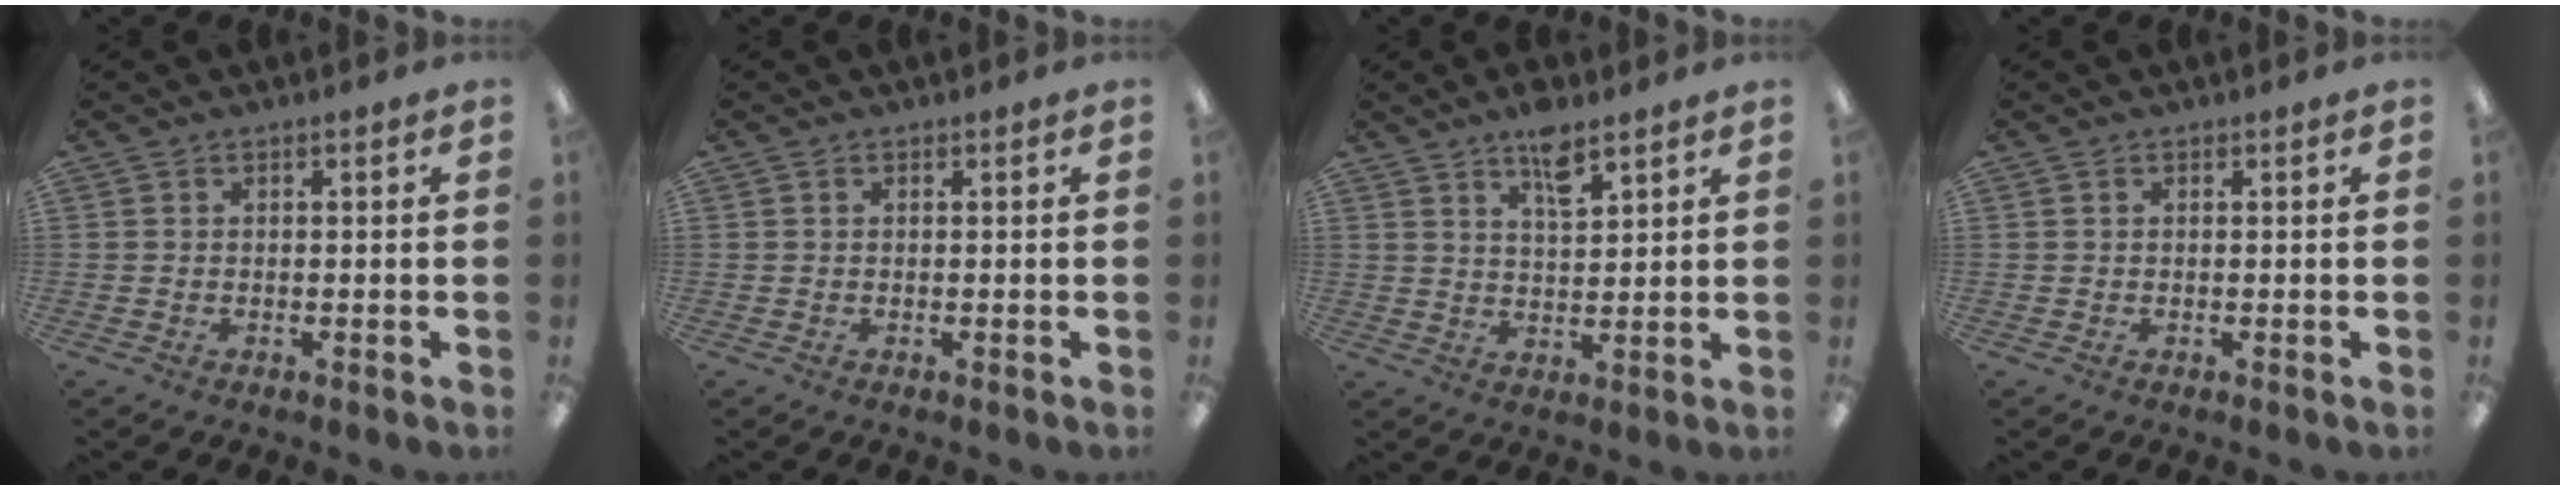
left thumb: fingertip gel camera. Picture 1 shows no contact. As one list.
[{"total": 0.0}, {"total": 6.7, "force": [4.9, 2.1, 4.1], "torque": [-0.061, -0.026, 0.082]}, {"total": 0.0}]